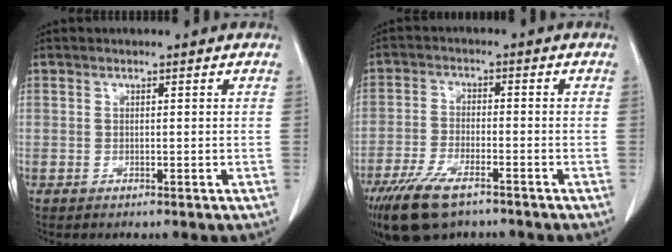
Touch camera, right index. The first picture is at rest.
{"total": 9.9, "force": [-6.9, 3.2, 6.3], "torque": [-0.122, -0.018, -0.121]}